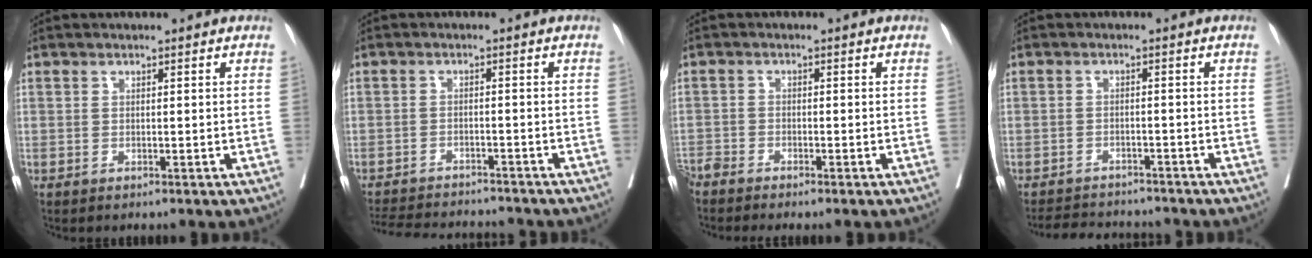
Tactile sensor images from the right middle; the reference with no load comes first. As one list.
[{"total": 13.1, "force": [-12.2, 2.4, 4.0], "torque": [-0.080, -0.003, -0.167]}, {"total": 3.5, "force": [-3.3, -0.1, 1.0], "torque": [-0.016, -0.007, -0.064]}, {"total": 7.7, "force": [-7.2, 2.1, 1.5], "torque": [-0.018, 0.002, -0.100]}]